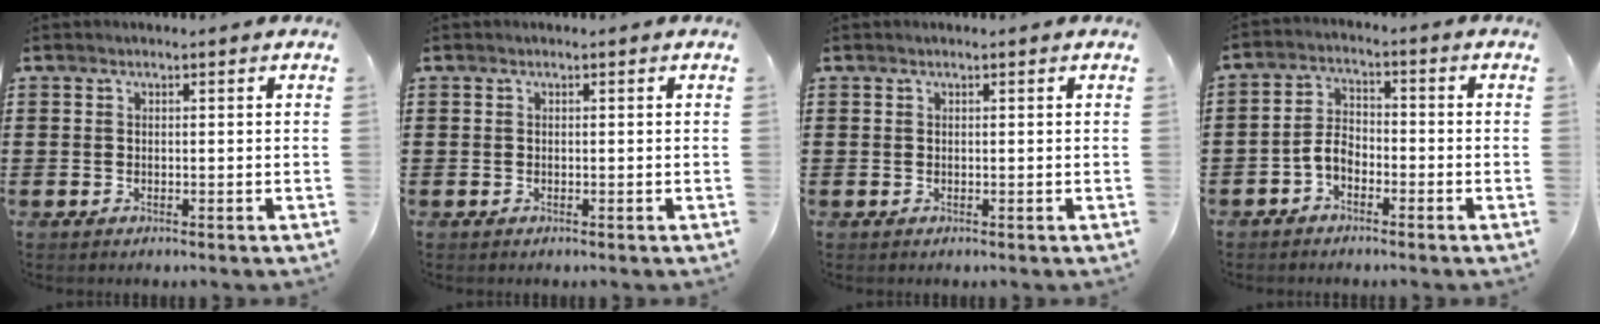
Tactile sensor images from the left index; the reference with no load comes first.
{"total": 0.0}
{"total": 0.0}
{"total": 3.8, "force": [-2.4, 2.0, 2.2], "torque": [-0.055, 0.004, -0.052]}